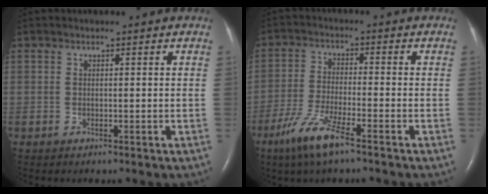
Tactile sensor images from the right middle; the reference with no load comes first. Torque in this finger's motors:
{"motor_torque": [1.16, -0.94, 0.50, 0.16]}